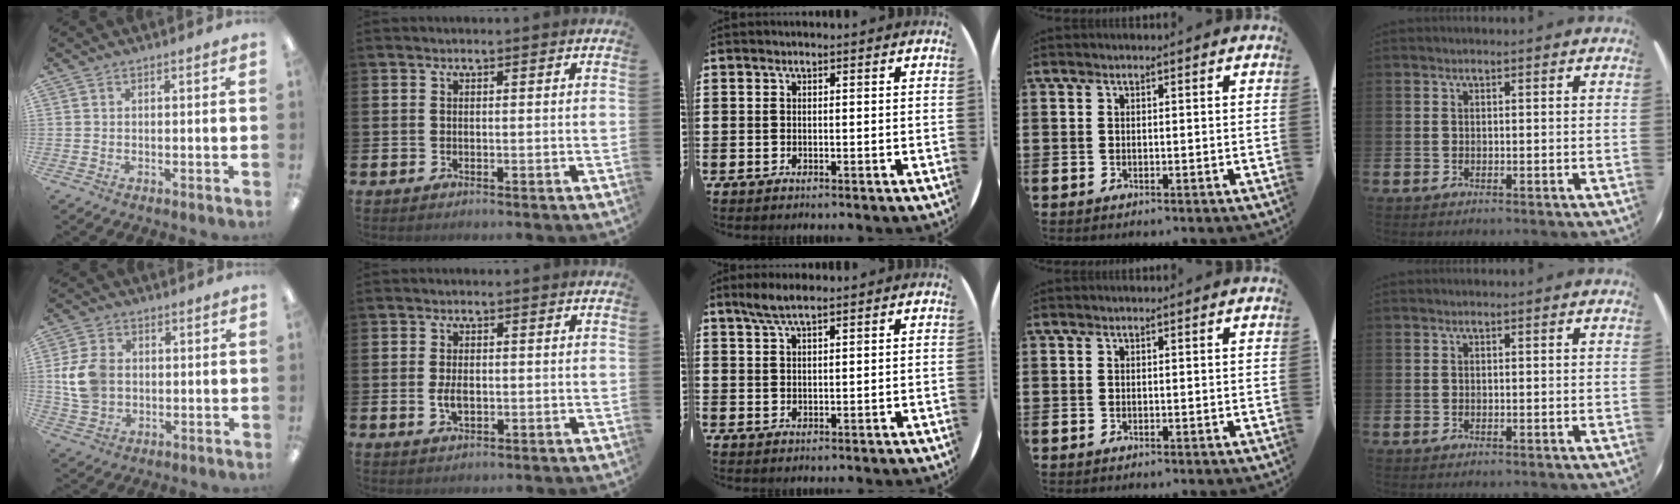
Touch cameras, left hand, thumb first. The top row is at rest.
{"thumb": {"total": 9.6, "force": [0.5, 7.5, 6.0], "torque": [-0.133, 0.013, 0.012]}, "index": {"total": 2.6, "force": [-0.2, 1.5, 2.1], "torque": [-0.026, -0.002, -0.008]}, "middle": {"total": 3.1, "force": [2.4, 0.5, 1.9], "torque": [-0.041, 0.004, 0.043]}}